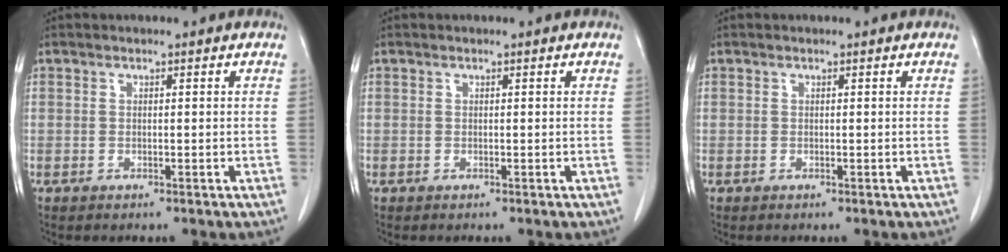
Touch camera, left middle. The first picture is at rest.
{"total": 0.0}
{"total": 0.0}